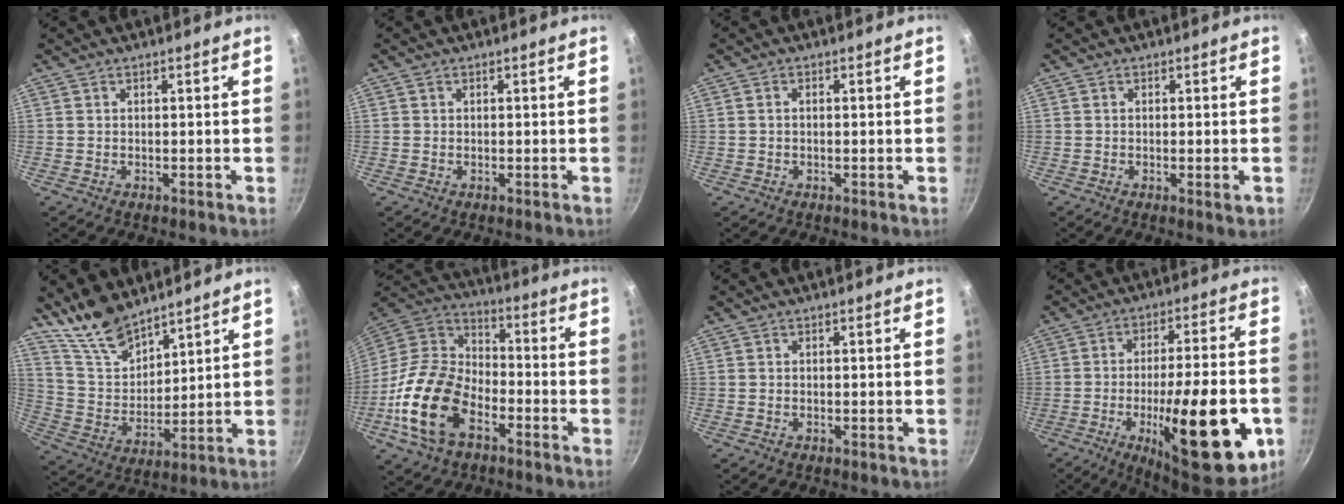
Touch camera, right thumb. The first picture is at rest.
{"total": 0.0}
{"total": 0.9, "force": [-0.2, 0.6, 0.6], "torque": [-0.012, 0.008, -0.003]}
{"total": 2.0, "force": [-0.6, 0.4, 1.8], "torque": [-0.033, -0.003, -0.011]}
{"total": 11.8, "force": [9.7, 4.7, 4.7], "torque": [-0.062, -0.065, 0.197]}
{"total": 19.5, "force": [-8.1, 11.9, 13.1], "torque": [-0.234, 0.048, -0.169]}
{"total": 0.0}
{"total": 25.3, "force": [-8.2, 7.7, 22.7], "torque": [-0.301, 0.023, -0.112]}